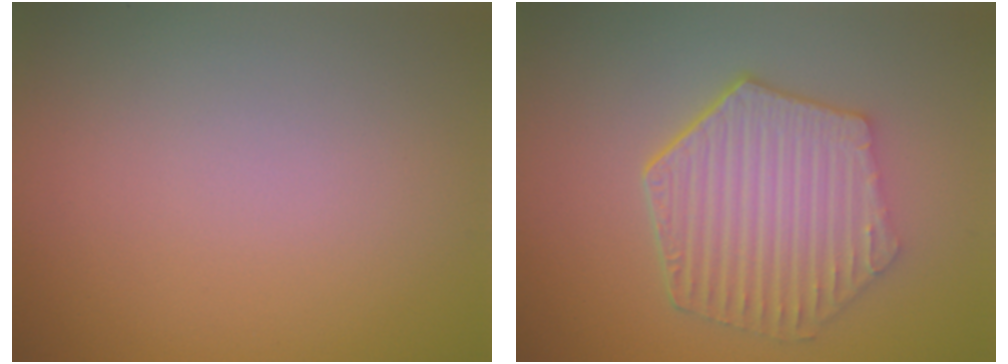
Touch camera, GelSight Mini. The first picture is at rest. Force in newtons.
{"total": 6.5, "press": 4.9, "slide": 4.3}